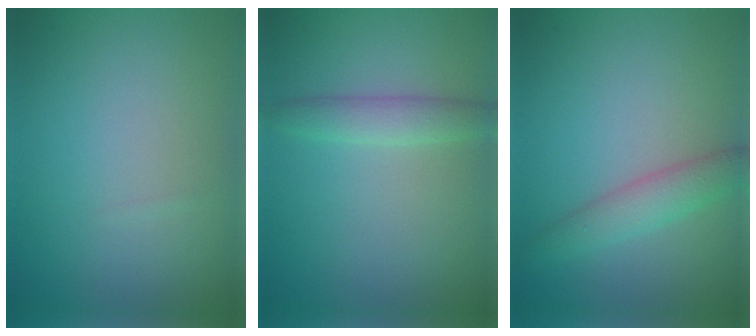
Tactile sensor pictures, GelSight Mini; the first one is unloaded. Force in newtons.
{"total": 2.1, "press": 2.1, "slide": 0.1}
{"total": 2.7, "press": 2.7, "slide": 0.2}